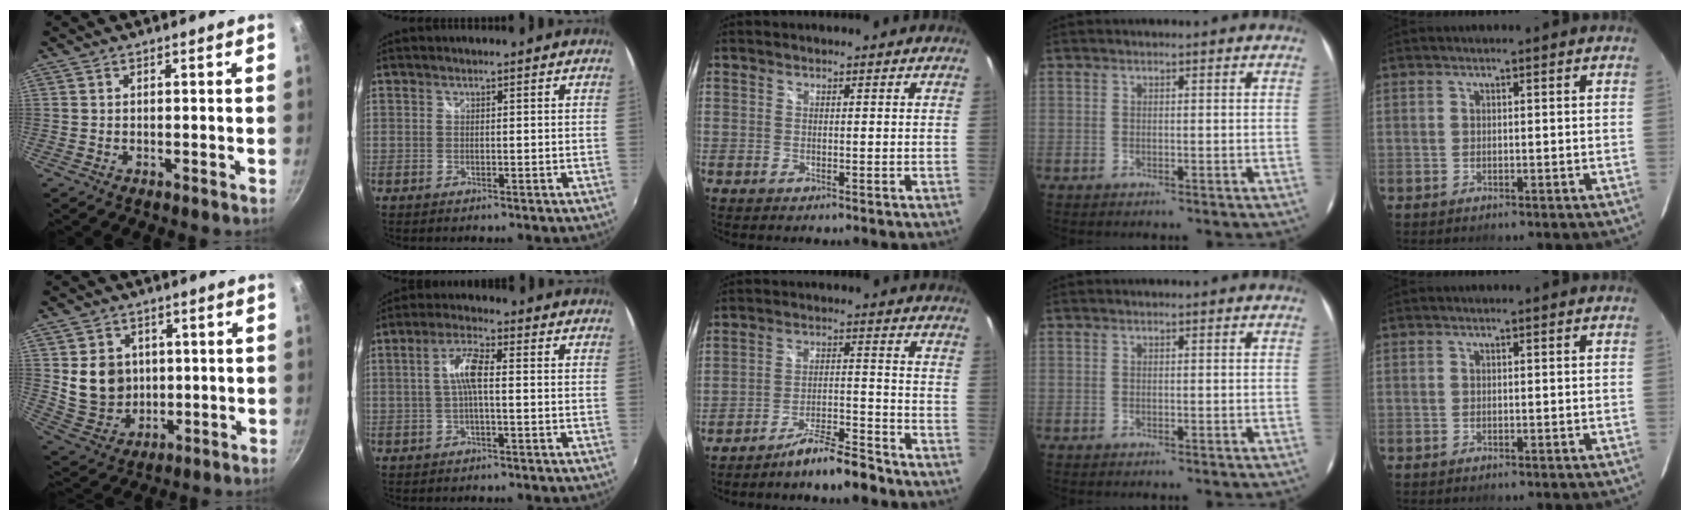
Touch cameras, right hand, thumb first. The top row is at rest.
{"thumb": {"total": 10.7, "force": [1.3, 9.2, 5.4], "torque": [-0.068, -0.011, 0.042]}, "index": {"total": 5.3, "force": [-0.2, 1.1, 5.2], "torque": [-0.104, 0.011, -0.003]}, "middle": {"total": 7.3, "force": [-6.6, 0.6, 3.2], "torque": [-0.066, 0.010, -0.106]}}